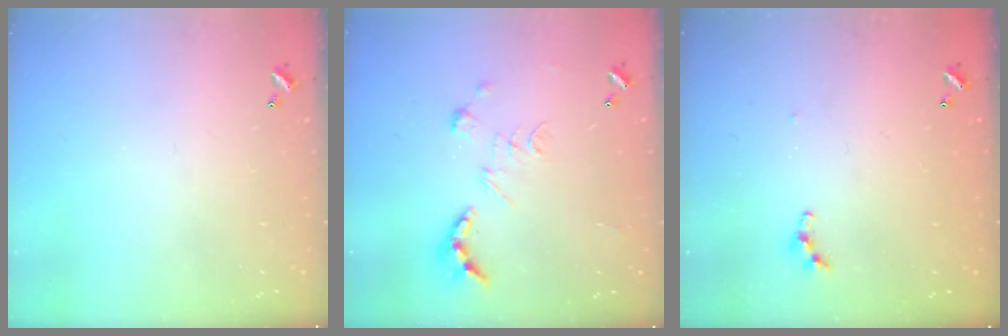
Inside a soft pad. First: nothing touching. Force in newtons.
{"total": 2.6, "press": 1.9, "slide": 1.8}
{"total": 4.4, "press": 4.4, "slide": 0.5}